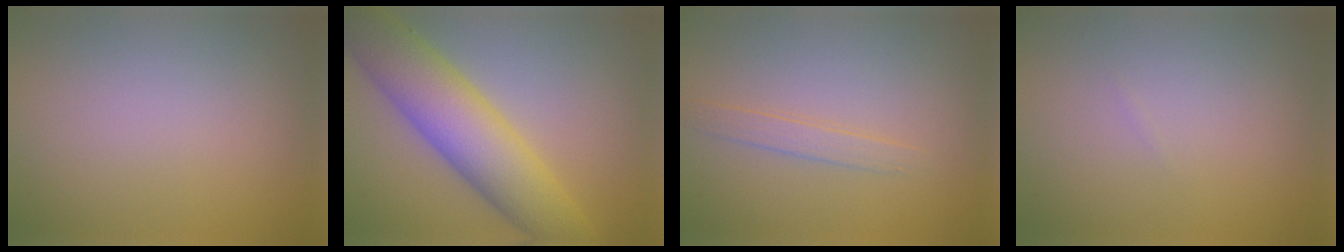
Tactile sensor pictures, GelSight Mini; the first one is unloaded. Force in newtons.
{"total": 9.0, "press": 9.0, "slide": 0.2}
{"total": 1.5, "press": 1.5, "slide": 0.0}
{"total": 0.0}